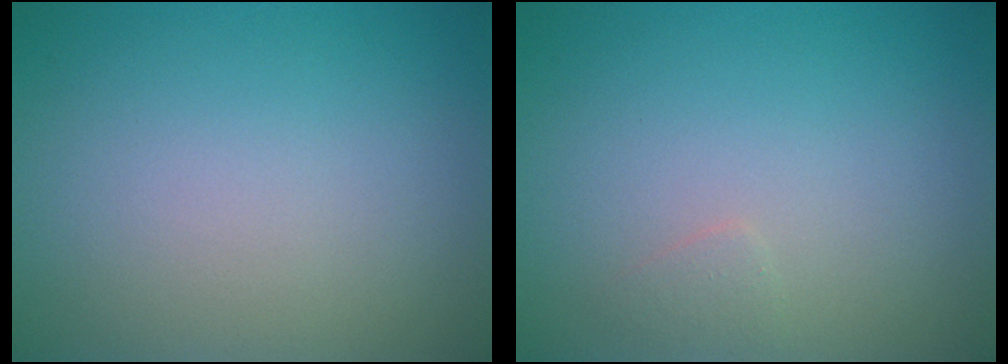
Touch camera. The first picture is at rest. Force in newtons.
{"total": 0.7, "press": 0.7, "slide": 0.0}